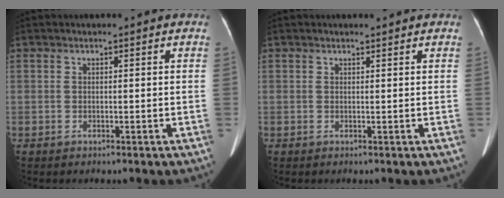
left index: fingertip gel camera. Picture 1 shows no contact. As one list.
[{"total": 0.8, "force": [0.7, 0.0, 0.2], "torque": [-0.004, -0.006, 0.013]}]